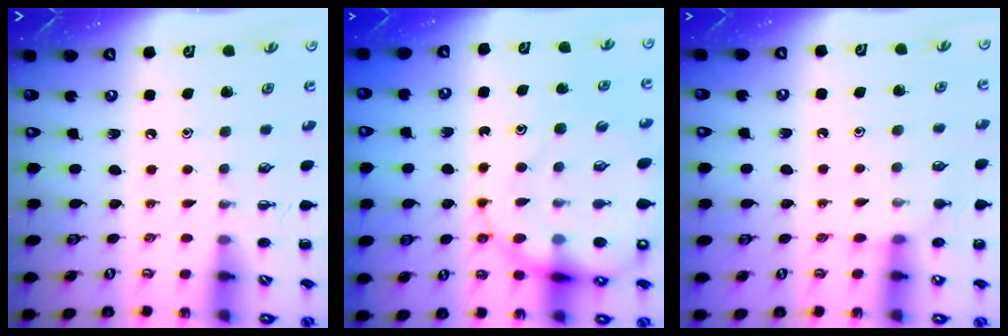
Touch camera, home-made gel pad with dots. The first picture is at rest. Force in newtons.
{"total": 20.3, "press": 20.1, "slide": 3.0}
{"total": 6.2, "press": 6.1, "slide": 1.1}